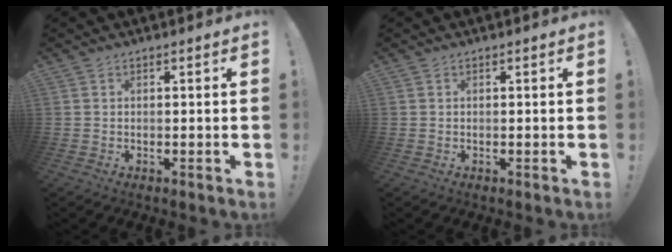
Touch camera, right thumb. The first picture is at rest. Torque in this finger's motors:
{"motor_torque": [-0.01, 0.00, 0.07, -0.02, 0.02]}